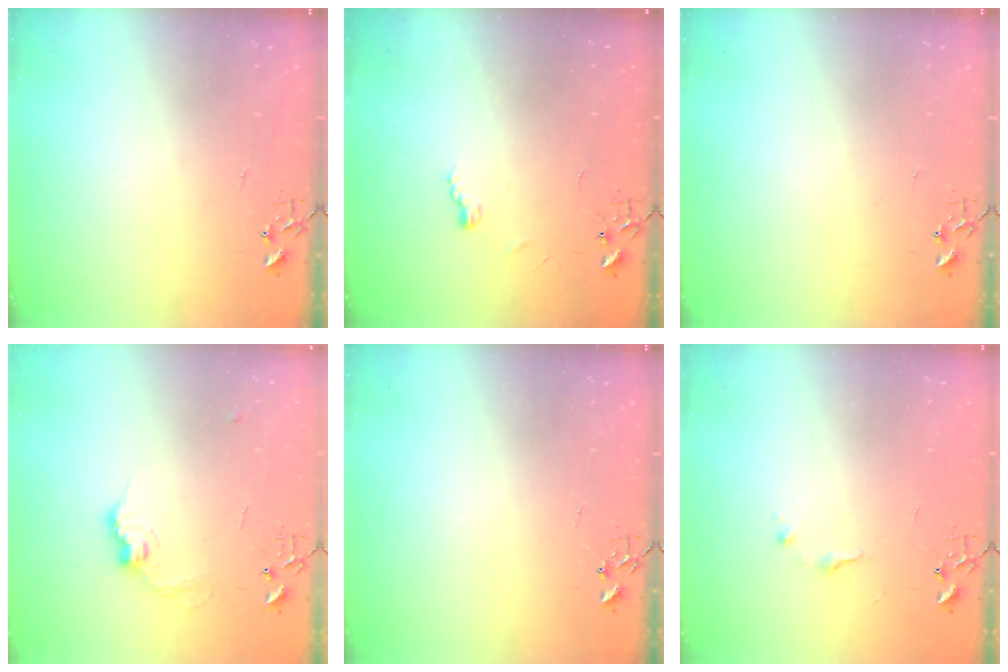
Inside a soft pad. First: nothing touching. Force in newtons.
{"total": 5.9, "press": 5.9, "slide": 0.4}
{"total": 0.0}
{"total": 9.4, "press": 9.4, "slide": 0.4}
{"total": 0.0}
{"total": 6.5, "press": 6.5, "slide": 0.8}